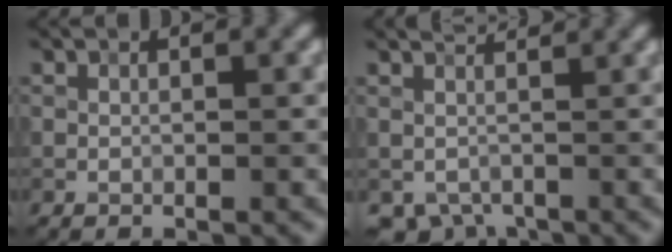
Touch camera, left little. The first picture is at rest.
{"total": 2.3, "force": [0.2, 1.7, 1.6], "torque": [-0.022, -0.002, 0.005]}